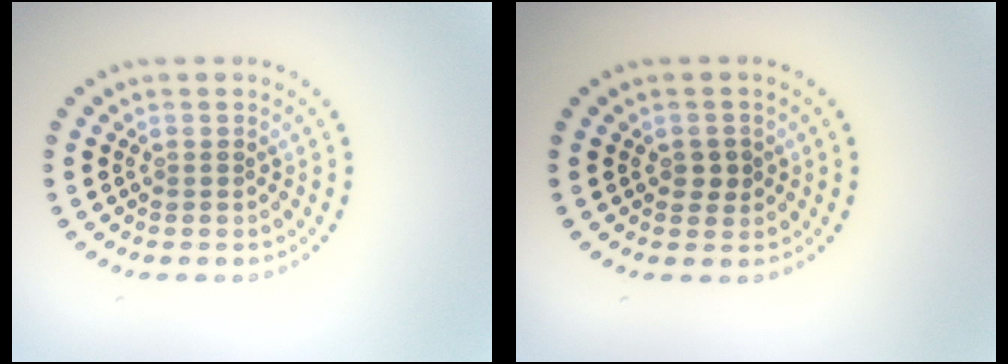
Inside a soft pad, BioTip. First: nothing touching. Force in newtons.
{"total": 1.5, "press": 1.5, "slide": 0.3}